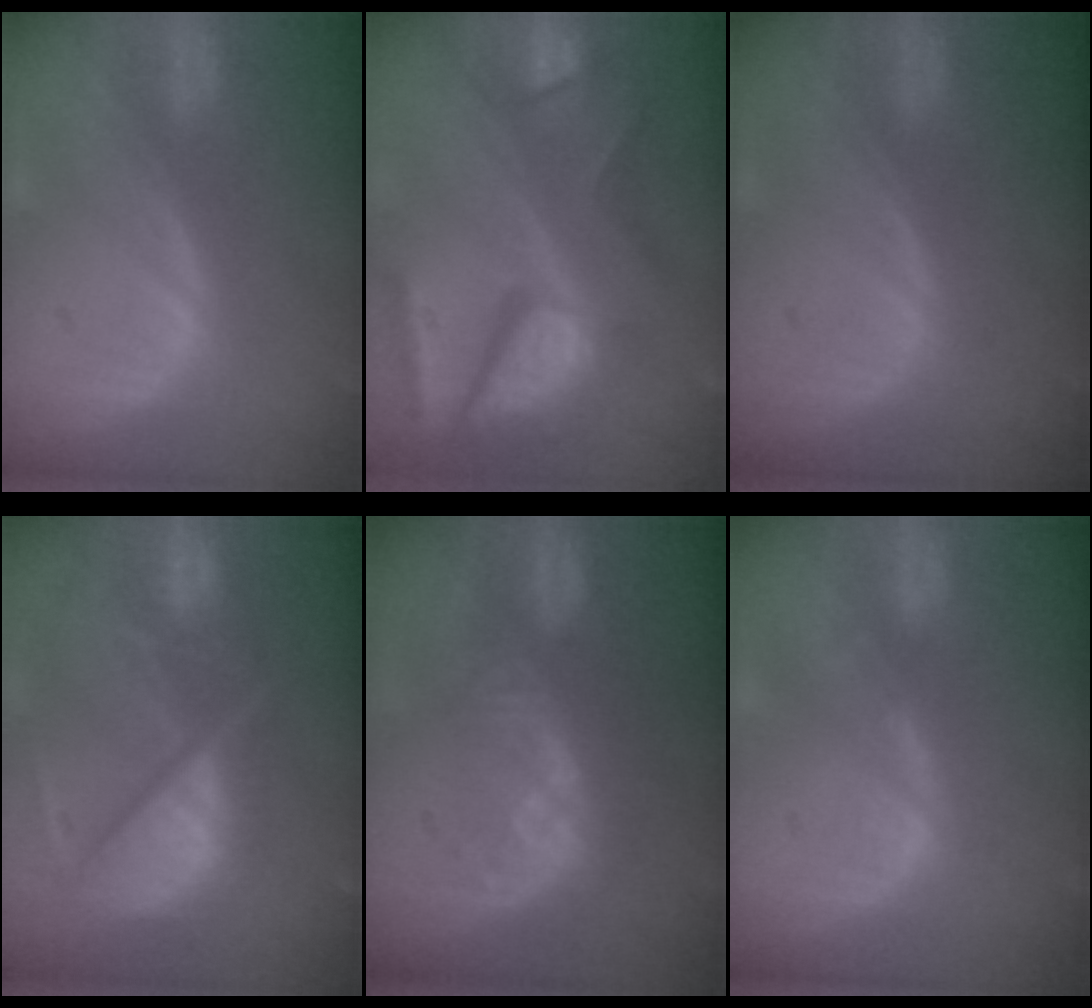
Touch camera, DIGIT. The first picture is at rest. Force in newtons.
{"total": 11.8, "press": 9.8, "slide": 6.6}
{"total": 0.0}
{"total": 11.7, "press": 9.8, "slide": 6.5}
{"total": 8.2, "press": 7.3, "slide": 3.7}
{"total": 1.3, "press": 1.3, "slide": 0.2}